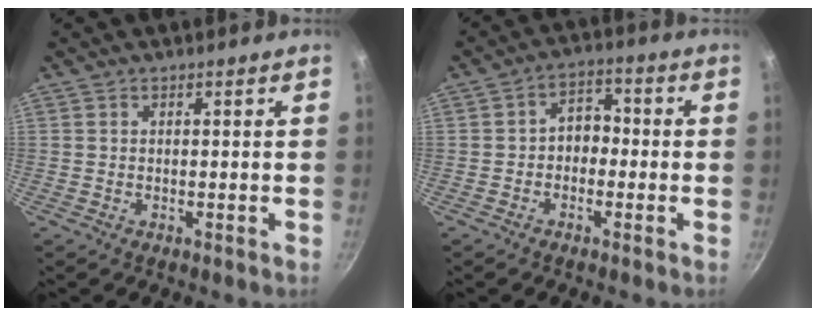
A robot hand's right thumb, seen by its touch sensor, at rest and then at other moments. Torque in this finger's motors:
{"motor_torque": [0.19, 0.06, -0.10, -0.10, 0.12]}